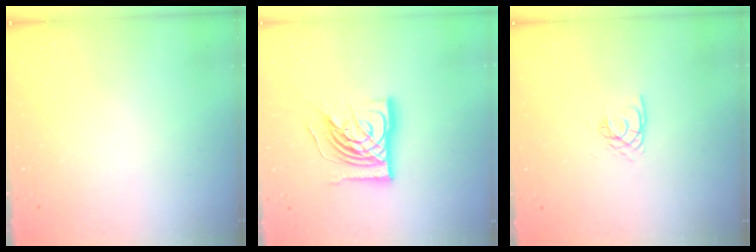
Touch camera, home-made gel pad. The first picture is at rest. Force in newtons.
{"total": 18.1, "press": 18.0, "slide": 2.4}
{"total": 2.2, "press": 2.2, "slide": 0.2}